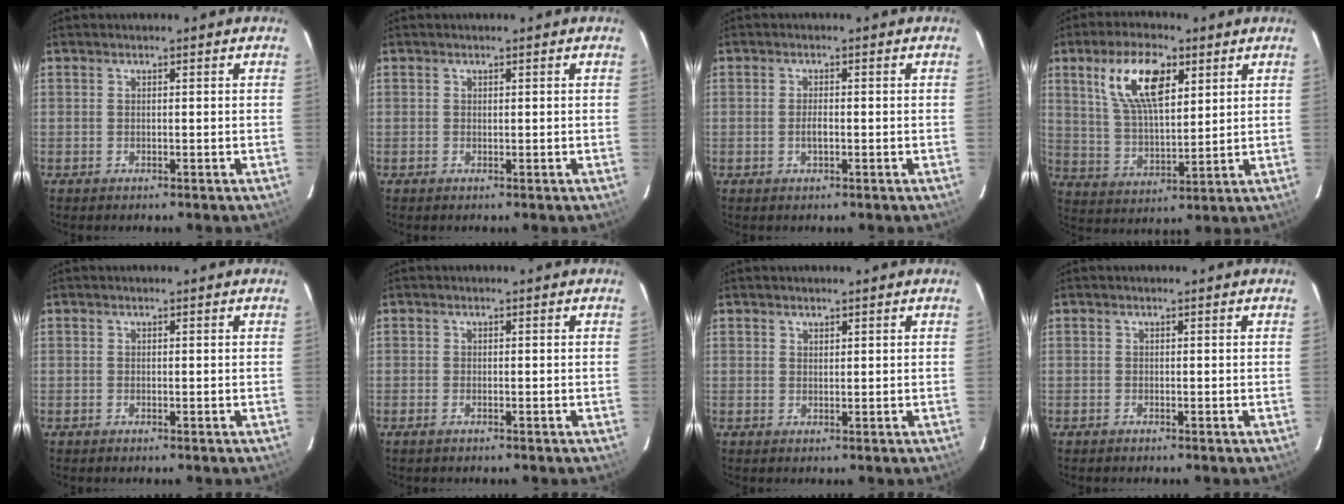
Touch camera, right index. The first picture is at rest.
{"total": 0.0}
{"total": 1.8, "force": [-0.4, 0.6, 1.6], "torque": [-0.033, -0.001, -0.008]}
{"total": 12.8, "force": [5.9, 5.4, 10.1], "torque": [-0.190, 0.015, 0.115]}
{"total": 0.0}
{"total": 1.0, "force": [-0.7, 0.4, 0.6], "torque": [-0.013, -0.002, -0.014]}
{"total": 0.9, "force": [0.7, 0.4, 0.1], "torque": [-0.002, 0.002, 0.013]}
{"total": 0.0}